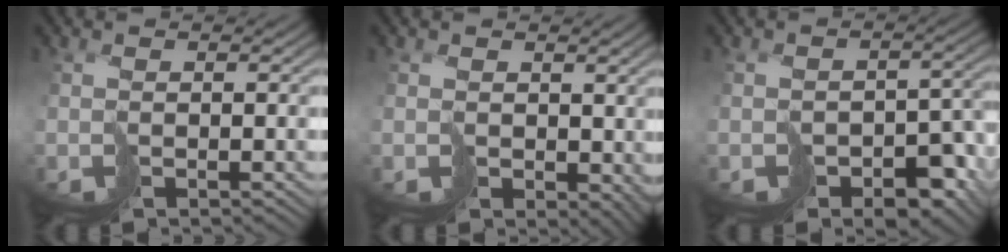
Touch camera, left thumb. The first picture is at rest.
{"total": 2.9, "force": [0.9, 2.4, 1.5], "torque": [-0.033, -0.011, 0.024]}
{"total": 8.1, "force": [-4.7, 5.2, 3.9], "torque": [-0.047, -0.017, -0.056]}